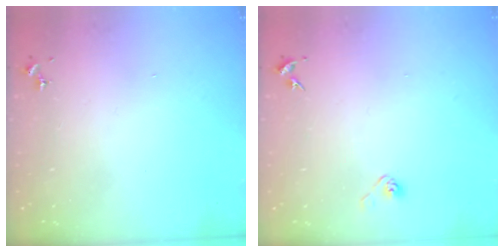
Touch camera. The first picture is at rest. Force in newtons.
{"total": 2.9, "press": 2.8, "slide": 0.8}